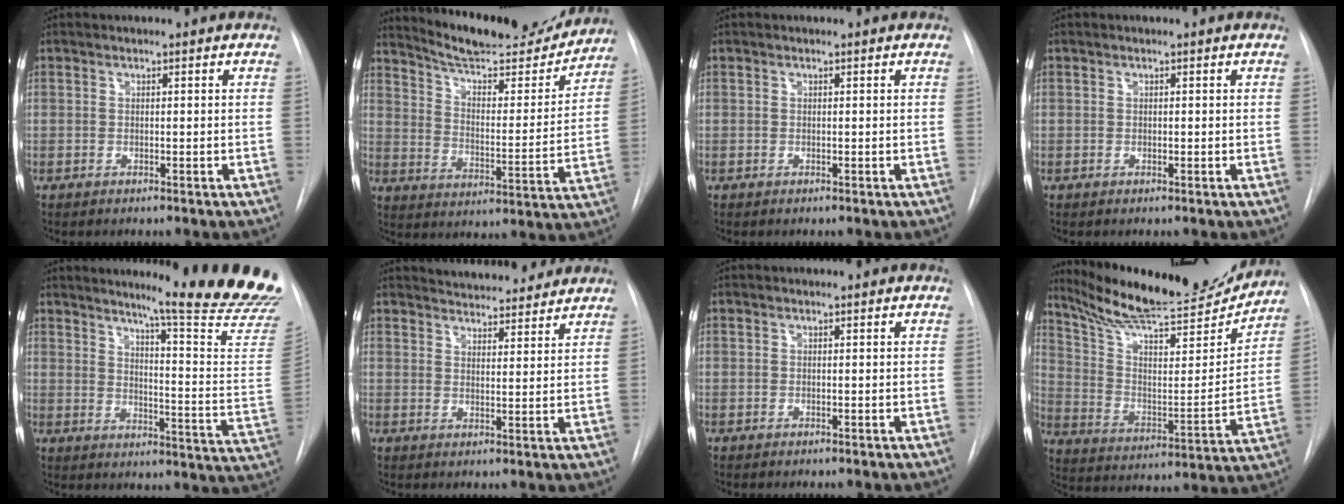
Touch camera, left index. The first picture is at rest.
{"total": 20.7, "force": [19.1, 3.5, 7.2], "torque": [-0.109, -0.029, 0.269]}
{"total": 0.0}
{"total": 0.0}
{"total": 21.9, "force": [19.1, -1.5, 10.6], "torque": [-0.144, -0.127, 0.227]}
{"total": 11.4, "force": [10.8, 2.5, 2.8], "torque": [-0.030, 0.005, 0.141]}
{"total": 0.0}
{"total": 22.7, "force": [20.9, 3.0, 8.3], "torque": [-0.142, -0.040, 0.315]}